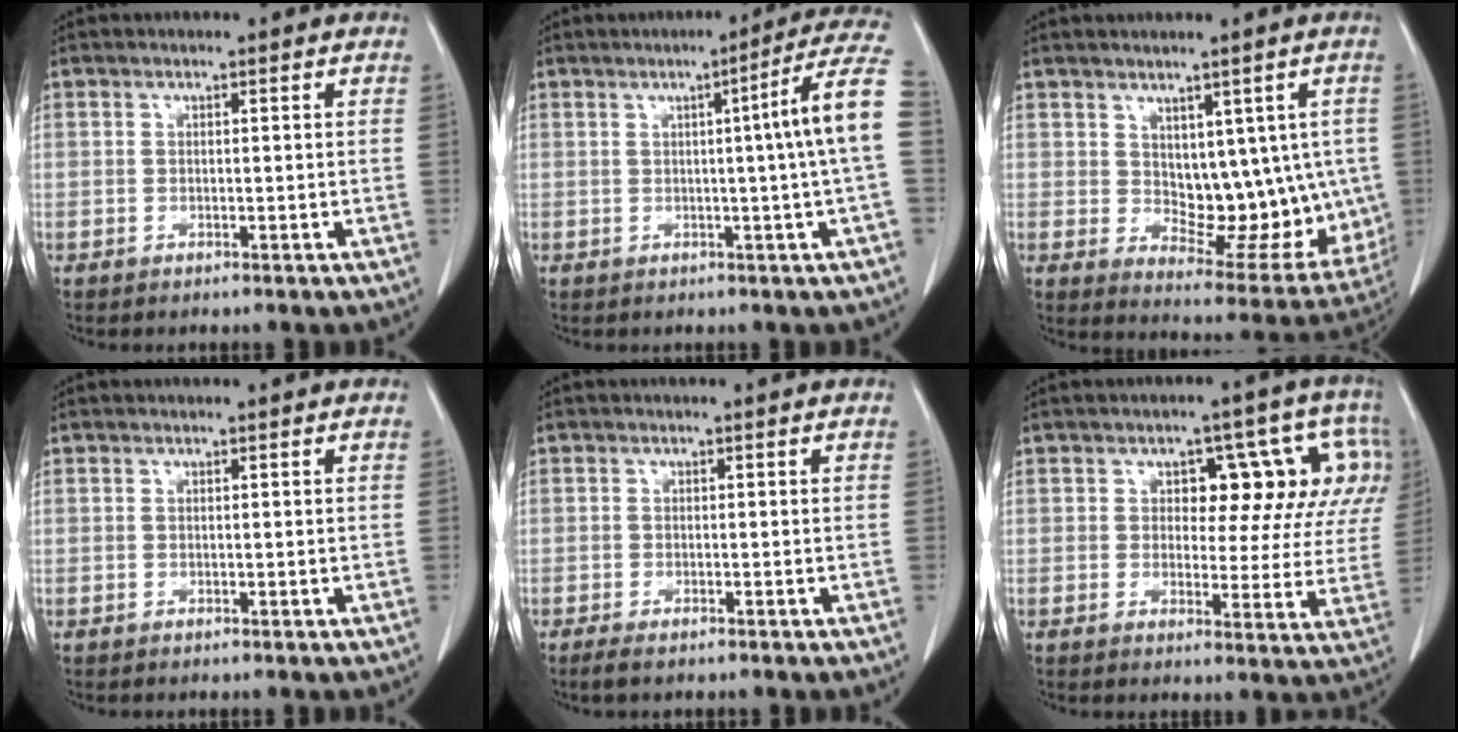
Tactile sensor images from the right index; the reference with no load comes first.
{"total": 9.4, "force": [0.4, -2.0, 9.2], "torque": [-0.106, 0.008, -0.001]}
{"total": 12.6, "force": [1.6, 6.9, 10.5], "torque": [-0.118, 0.001, 0.045]}
{"total": 0.0}
{"total": 2.0, "force": [-1.5, 0.6, 1.2], "torque": [-0.026, -0.005, -0.023]}
{"total": 12.5, "force": [3.6, 6.4, 10.1], "torque": [-0.103, 0.033, 0.043]}